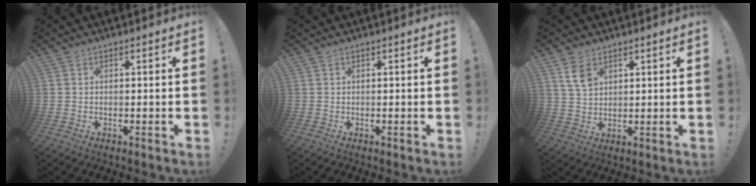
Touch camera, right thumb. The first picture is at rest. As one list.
[{"total": 0.0}, {"total": 6.0, "force": [3.1, 3.9, 3.3], "torque": [-0.051, -0.011, 0.061]}]